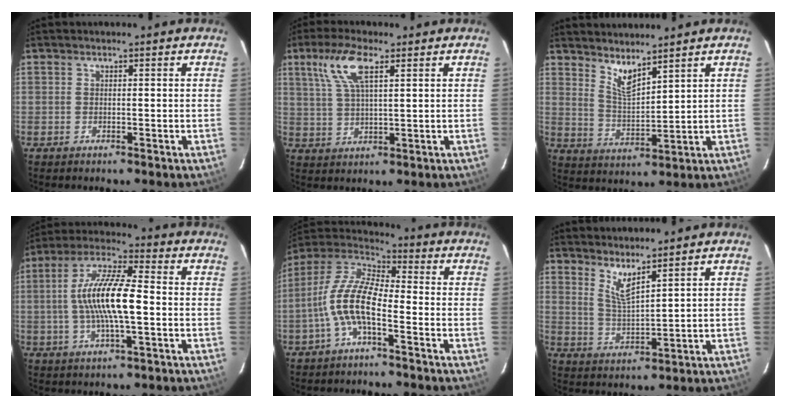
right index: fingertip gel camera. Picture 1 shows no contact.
{"total": 8.6, "force": [4.0, 2.8, 7.2], "torque": [-0.146, 0.015, 0.078]}
{"total": 5.8, "force": [4.7, 1.0, 3.3], "torque": [-0.061, -0.011, 0.092]}
{"total": 13.3, "force": [-0.9, 3.1, 12.9], "torque": [-0.251, 0.010, -0.023]}
{"total": 10.9, "force": [-3.8, 3.7, 9.5], "torque": [-0.204, 0.013, -0.078]}
{"total": 5.1, "force": [3.9, 0.4, 3.2], "torque": [-0.062, -0.012, 0.075]}